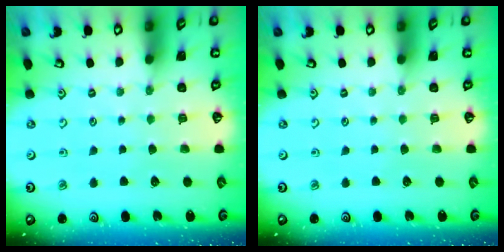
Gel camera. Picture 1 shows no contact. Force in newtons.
{"total": 0.0}